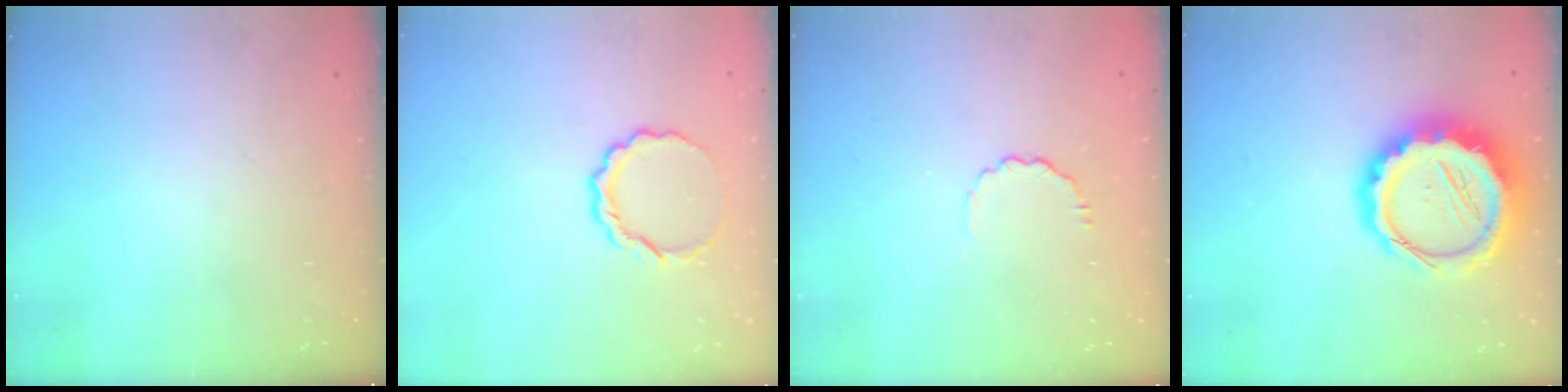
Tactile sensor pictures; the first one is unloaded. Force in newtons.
{"total": 6.8, "press": 6.7, "slide": 0.4}
{"total": 3.5, "press": 3.2, "slide": 1.4}
{"total": 16.2, "press": 15.8, "slide": 3.7}